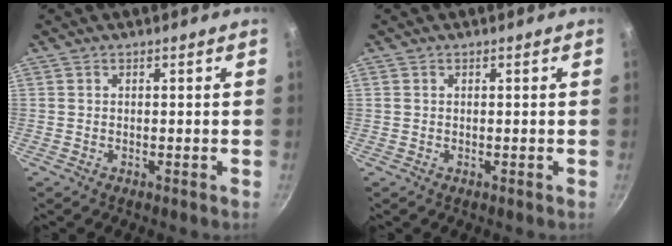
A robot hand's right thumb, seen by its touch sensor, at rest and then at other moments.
{"total": 0.0}